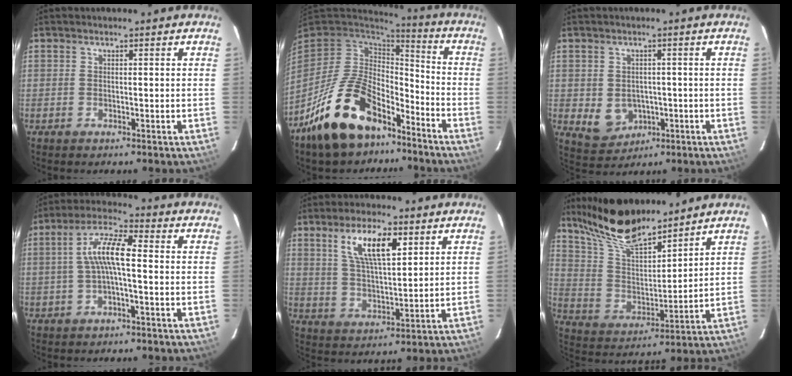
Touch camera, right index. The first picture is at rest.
{"total": 19.3, "force": [-12.0, 10.3, 11.1], "torque": [-0.232, 0.002, -0.193]}
{"total": 6.0, "force": [-1.2, 5.2, 2.8], "torque": [-0.065, 0.000, 0.002]}
{"total": 8.0, "force": [-0.3, 1.7, 7.8], "torque": [-0.161, 0.019, -0.006]}
{"total": 10.4, "force": [5.0, 3.2, 8.5], "torque": [-0.156, 0.009, 0.094]}
{"total": 17.4, "force": [14.2, 5.3, 8.6], "torque": [-0.168, 0.015, 0.266]}